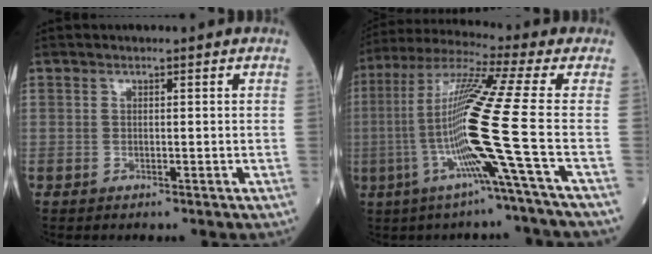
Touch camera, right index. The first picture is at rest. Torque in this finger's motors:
{"motor_torque": [1.21, -0.72, 1.06, 0.21]}